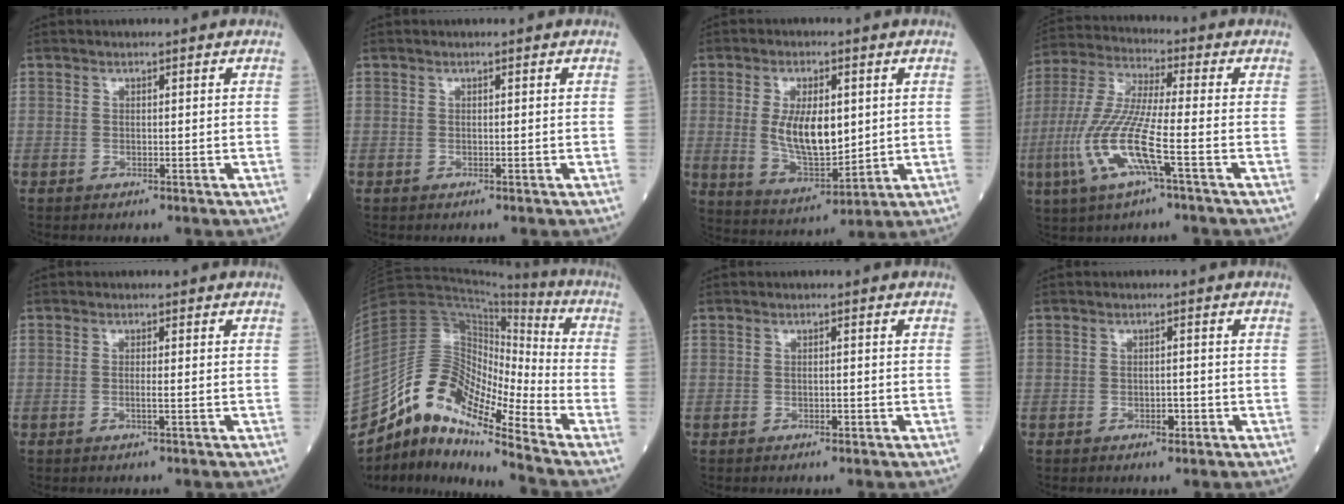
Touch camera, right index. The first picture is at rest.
{"total": 0.0}
{"total": 10.5, "force": [1.3, 4.2, 9.5], "torque": [-0.183, -0.010, 0.032]}
{"total": 12.4, "force": [-4.2, 1.0, 11.7], "torque": [-0.257, -0.009, -0.086]}
{"total": 1.3, "force": [-0.3, -0.2, 1.3], "torque": [-0.028, -0.003, -0.007]}
{"total": 15.4, "force": [-11.8, 3.1, 9.4], "torque": [-0.172, 0.044, -0.213]}
{"total": 1.1, "force": [-0.4, 0.4, 1.0], "torque": [-0.018, -0.001, -0.004]}
{"total": 1.8, "force": [-0.7, 0.8, 1.5], "torque": [-0.024, 0.001, -0.009]}